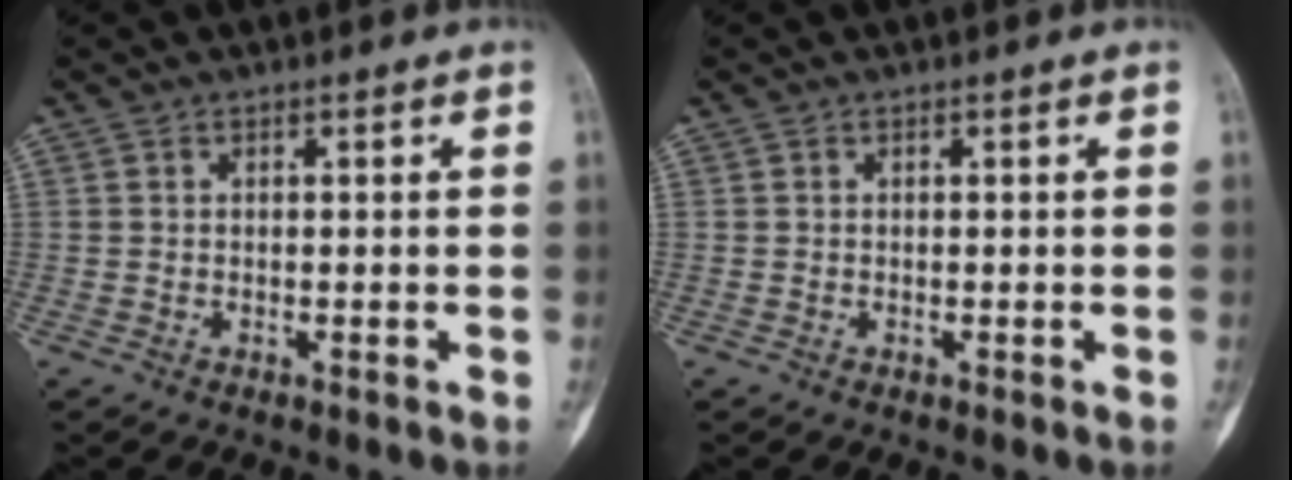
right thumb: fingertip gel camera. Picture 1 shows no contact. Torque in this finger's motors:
{"motor_torque": [0.60, 0.18, 0.21, -0.10, 0.10]}